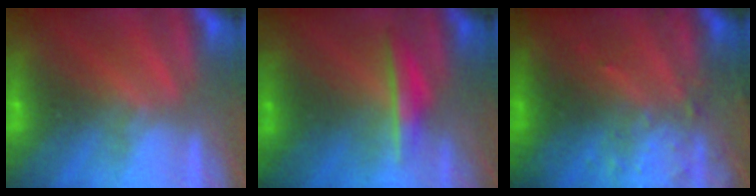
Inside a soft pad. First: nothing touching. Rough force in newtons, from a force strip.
{"total": 1.7}
{"total": 5.8}